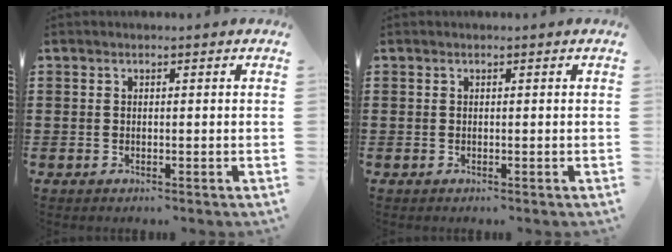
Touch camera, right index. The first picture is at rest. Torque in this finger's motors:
{"motor_torque": [0.58, 1.56, 0.00, 0.00]}